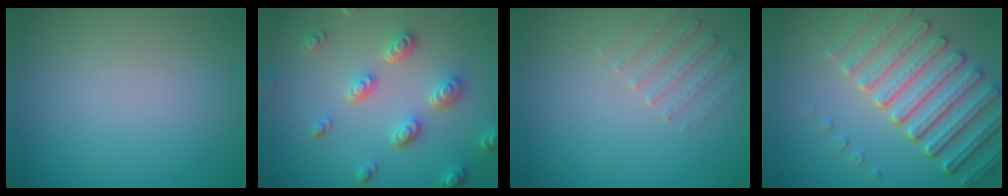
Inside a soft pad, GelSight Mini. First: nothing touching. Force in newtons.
{"total": 4.4, "press": 3.5, "slide": 2.7}
{"total": 1.9, "press": 1.8, "slide": 0.6}
{"total": 7.3, "press": 5.6, "slide": 4.7}